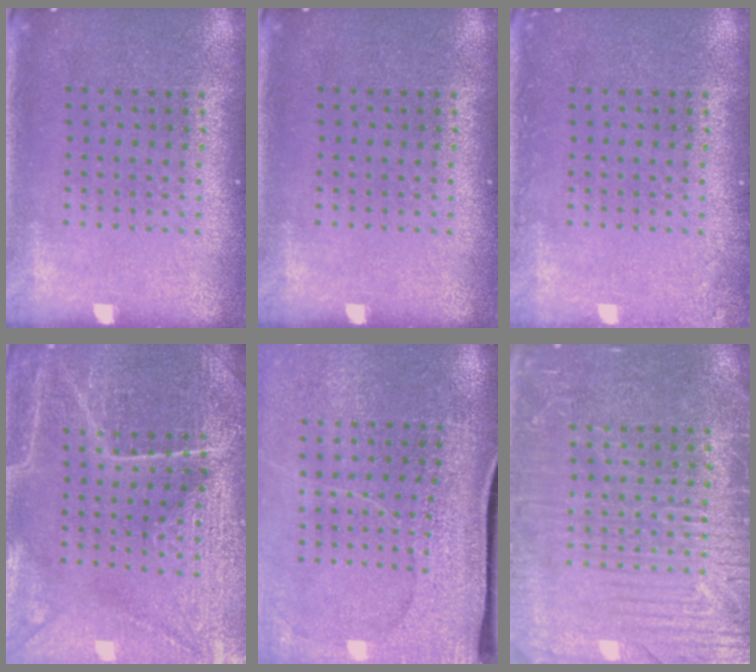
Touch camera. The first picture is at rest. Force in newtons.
{"total": 0.0}
{"total": 1.1, "press": 1.1, "slide": 0.1}
{"total": 4.3, "press": 4.2, "slide": 1.0}
{"total": 4.0, "press": 3.3, "slide": 2.3}
{"total": 3.9, "press": 3.8, "slide": 0.7}